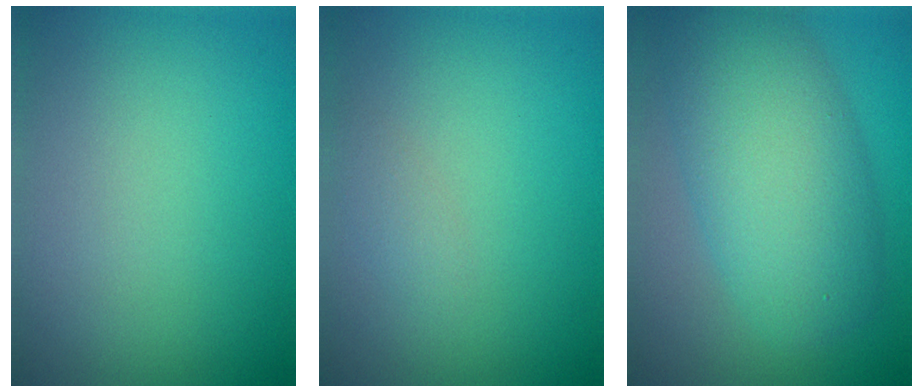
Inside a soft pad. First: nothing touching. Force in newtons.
{"total": 1.1, "press": 1.1, "slide": 0.0}
{"total": 8.2, "press": 8.2, "slide": 0.1}